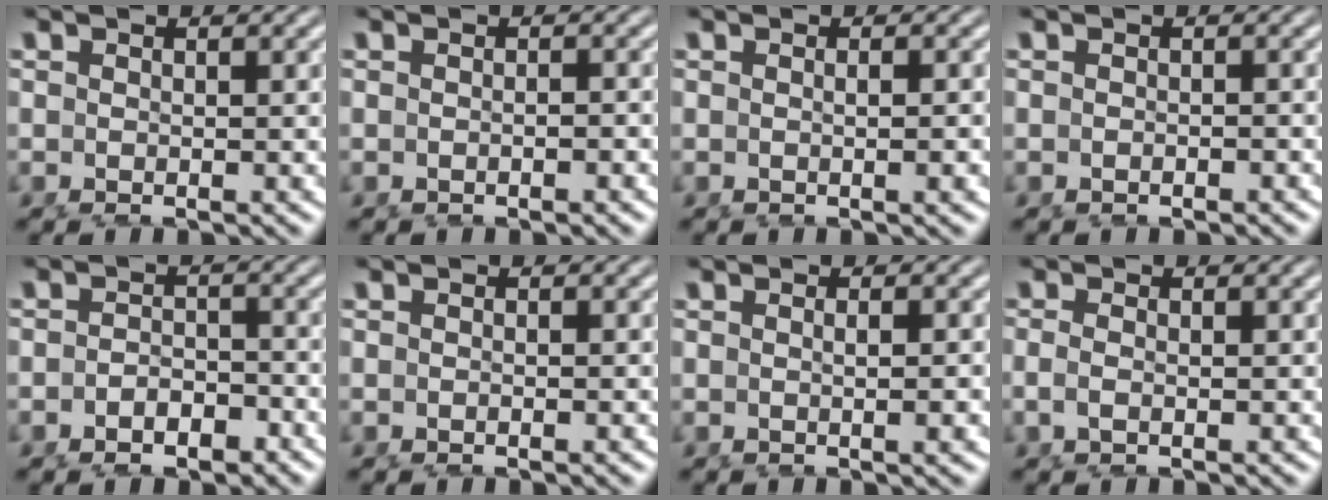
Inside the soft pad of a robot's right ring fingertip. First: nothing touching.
{"total": 0.7, "force": [-0.6, 0.1, 0.4], "torque": [0.000, 0.009, -0.015]}
{"total": 0.8, "force": [-0.1, -0.6, 0.6], "torque": [-0.004, 0.007, -0.004]}
{"total": 0.6, "force": [-0.5, 0.1, 0.1], "torque": [0.002, 0.007, -0.014]}
{"total": 2.5, "force": [-2.1, 1.0, 0.7], "torque": [0.008, 0.007, -0.042]}
{"total": 0.6, "force": [-0.5, 0.0, 0.3], "torque": [-0.004, 0.005, -0.010]}
{"total": 1.0, "force": [0.0, -0.7, 0.7], "torque": [-0.009, 0.006, -0.003]}
{"total": 1.1, "force": [-0.2, -0.5, 1.0], "torque": [-0.026, -0.004, 0.000]}